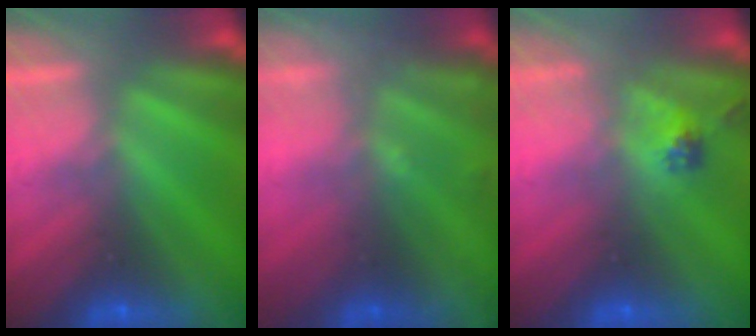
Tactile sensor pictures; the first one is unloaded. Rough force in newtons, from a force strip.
{"total": 1.8}
{"total": 2.3}